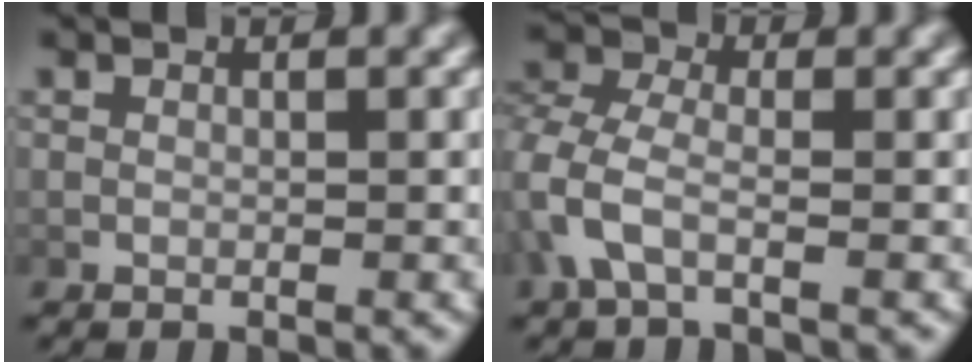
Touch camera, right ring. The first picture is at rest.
{"total": 3.2, "force": [-0.4, 2.1, 2.4], "torque": [-0.073, -0.018, -0.002]}